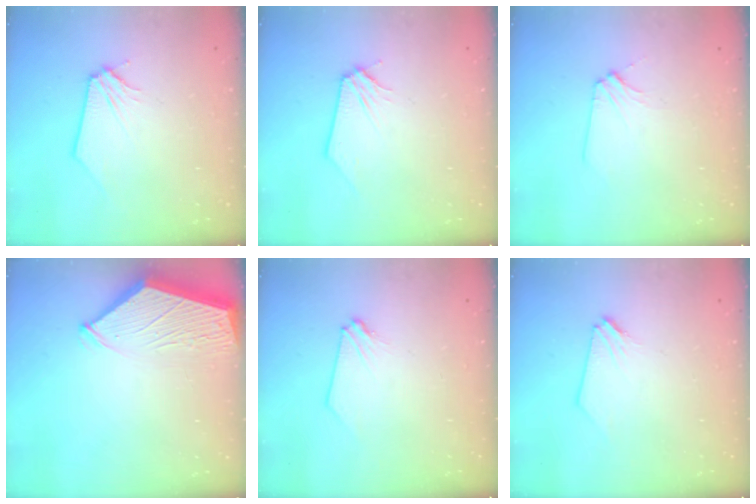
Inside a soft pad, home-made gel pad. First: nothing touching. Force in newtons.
{"total": 0.0}
{"total": 2.8, "press": 2.8, "slide": 0.6}
{"total": 3.8, "press": 3.7, "slide": 0.6}
{"total": 0.0}
{"total": 0.0}